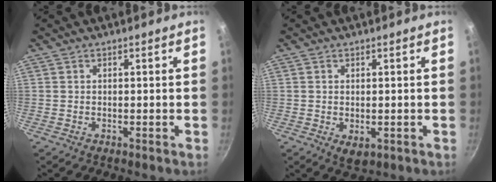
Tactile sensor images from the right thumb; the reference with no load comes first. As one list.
[{"total": 3.1, "force": [-0.5, 1.9, 2.5], "torque": [-0.037, -0.012, -0.004]}]